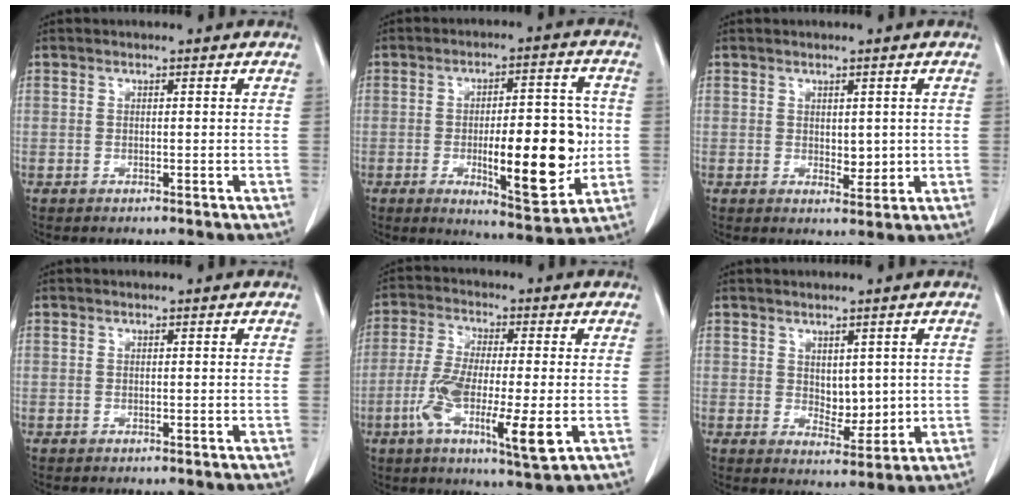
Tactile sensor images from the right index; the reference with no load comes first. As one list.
[{"total": 14.5, "force": [-2.0, 4.2, 13.8], "torque": [-0.194, 0.005, -0.020]}, {"total": 2.7, "force": [0.2, 1.5, 2.2], "torque": [-0.029, -0.007, 0.011]}, {"total": 0.0}, {"total": 12.3, "force": [-3.5, 1.8, 11.7], "torque": [-0.212, -0.019, -0.063]}, {"total": 4.5, "force": [0.8, 2.6, 3.5], "torque": [-0.051, -0.006, 0.025]}]